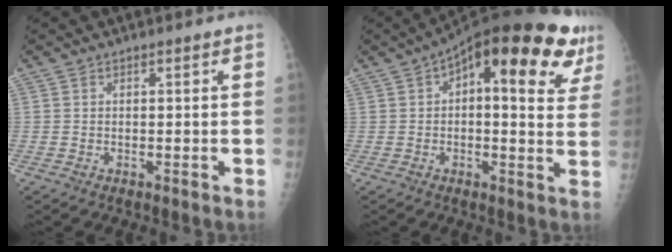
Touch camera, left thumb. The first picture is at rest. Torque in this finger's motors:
{"motor_torque": [0.06, 0.51, 0.05, -0.20, 0.20]}